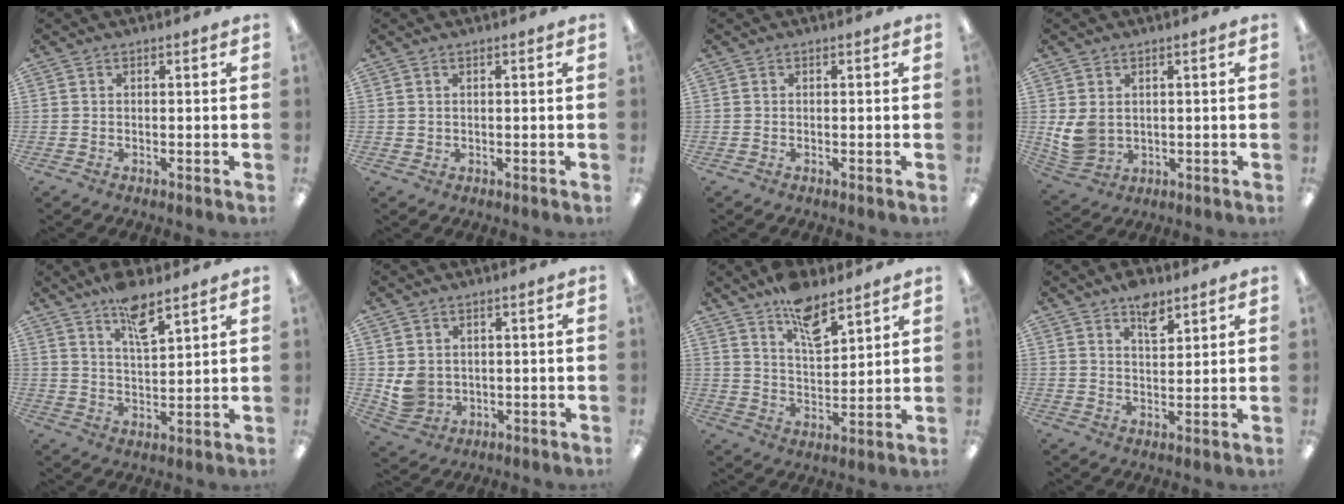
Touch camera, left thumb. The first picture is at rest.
{"total": 1.0, "force": [0.7, 0.7, 0.2], "torque": [-0.006, 0.002, 0.013]}
{"total": 0.0}
{"total": 6.4, "force": [1.6, 4.9, 3.8], "torque": [-0.090, -0.007, 0.031]}
{"total": 8.4, "force": [6.2, 2.4, 5.1], "torque": [-0.083, -0.034, 0.107]}
{"total": 5.0, "force": [1.3, 4.6, 1.7], "torque": [-0.040, 0.001, 0.030]}
{"total": 10.4, "force": [7.8, 4.0, 5.6], "torque": [-0.091, -0.043, 0.137]}
{"total": 6.1, "force": [4.2, 2.9, 3.3], "torque": [-0.043, -0.020, 0.072]}